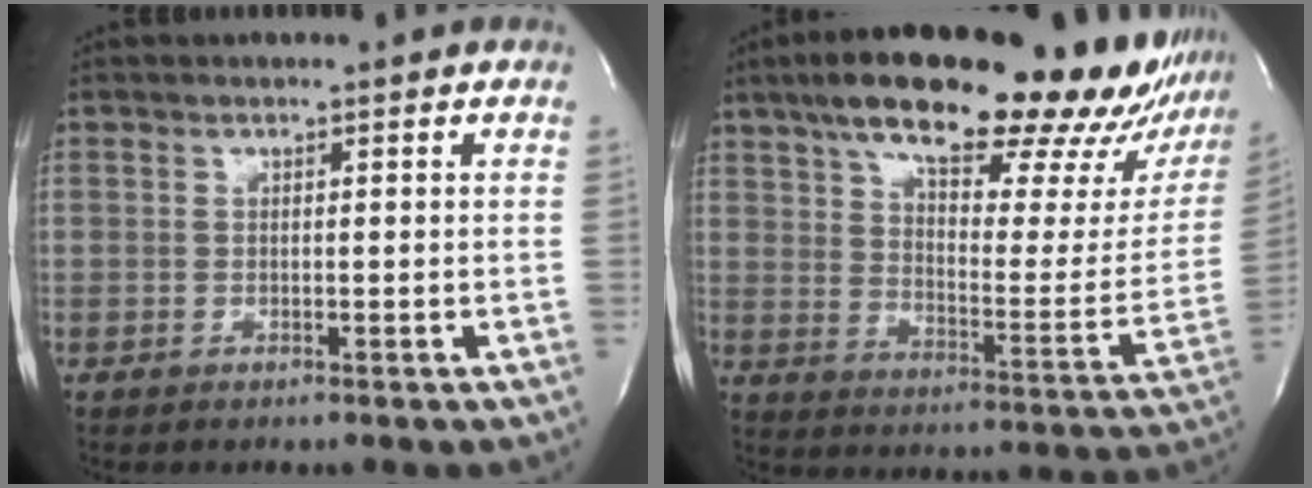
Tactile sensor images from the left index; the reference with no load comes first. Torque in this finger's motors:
{"motor_torque": [1.06, -1.09, 1.03, 0.21]}